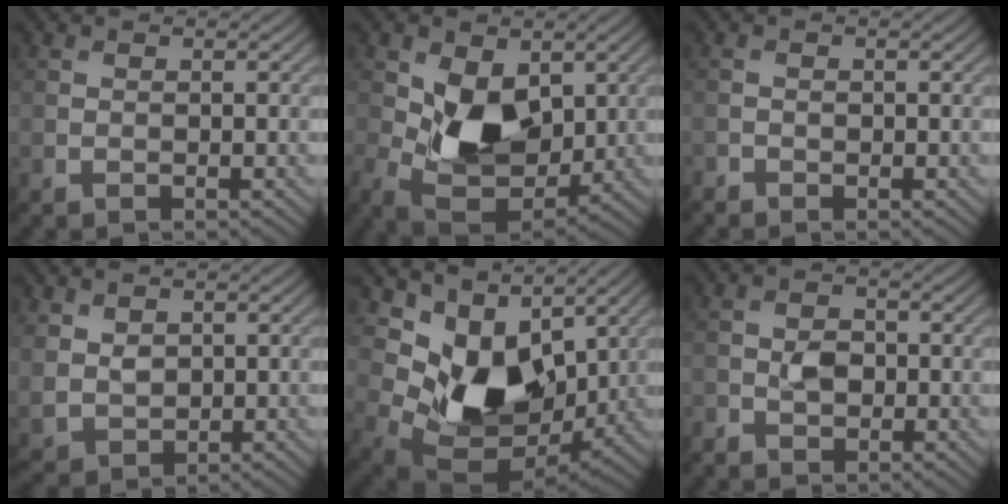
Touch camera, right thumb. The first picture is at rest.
{"total": 9.5, "force": [1.0, 6.3, 7.0], "torque": [-0.154, -0.026, 0.027]}
{"total": 0.8, "force": [-0.7, 0.4, 0.1], "torque": [-0.002, -0.002, -0.016]}
{"total": 3.7, "force": [1.5, 2.7, 2.0], "torque": [-0.065, -0.006, 0.035]}
{"total": 11.0, "force": [3.4, 7.4, 7.4], "torque": [-0.160, -0.023, 0.069]}
{"total": 2.6, "force": [-1.2, 1.8, 1.4], "torque": [-0.027, 0.001, -0.026]}